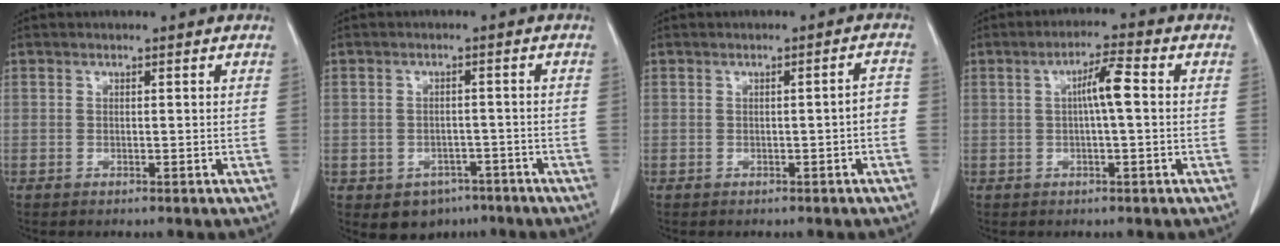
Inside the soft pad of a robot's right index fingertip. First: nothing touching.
{"total": 5.3, "force": [-3.2, 3.9, 1.4], "torque": [-0.012, 0.007, -0.037]}
{"total": 2.3, "force": [-0.7, 0.2, 2.2], "torque": [-0.024, 0.005, -0.010]}
{"total": 4.7, "force": [0.4, 0.3, 4.7], "torque": [-0.083, 0.010, 0.005]}